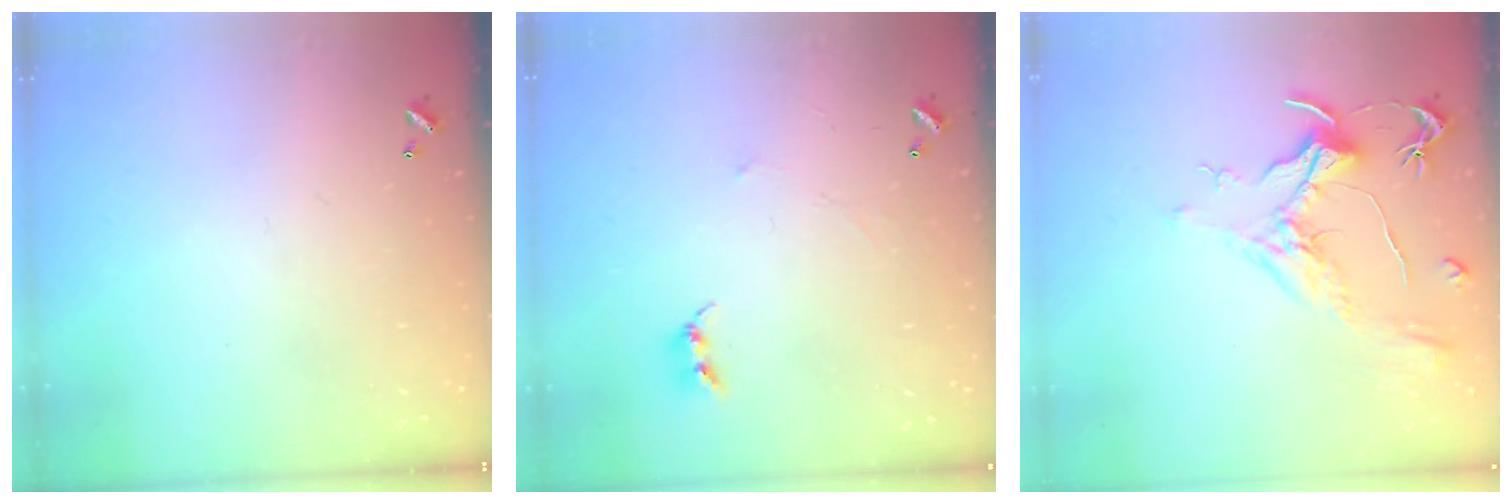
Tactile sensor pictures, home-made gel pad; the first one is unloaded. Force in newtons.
{"total": 2.4, "press": 2.4, "slide": 0.4}
{"total": 2.1, "press": 2.0, "slide": 0.8}